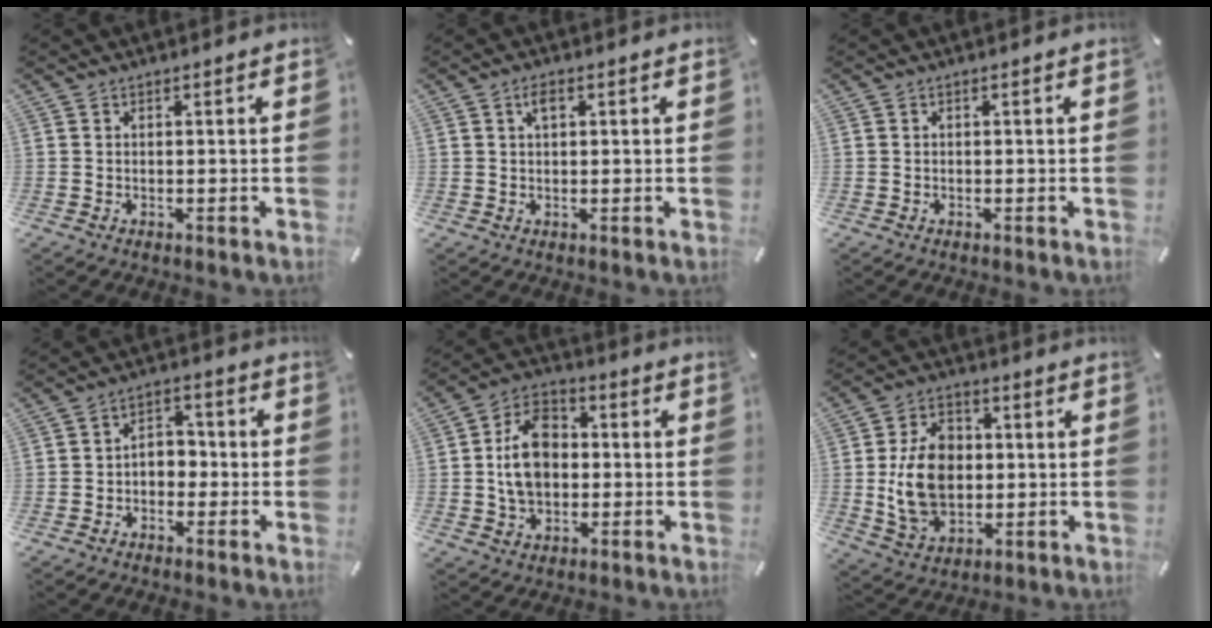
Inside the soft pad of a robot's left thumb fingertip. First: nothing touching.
{"total": 2.2, "force": [1.0, 1.1, 1.6], "torque": [-0.034, 0.007, 0.016]}
{"total": 0.0}
{"total": 4.3, "force": [-2.2, 3.2, 1.8], "torque": [-0.031, 0.018, -0.045]}
{"total": 11.5, "force": [-0.2, 9.0, 7.2], "torque": [-0.137, 0.016, -0.006]}
{"total": 12.9, "force": [0.4, 10.0, 8.2], "torque": [-0.170, 0.010, 0.008]}